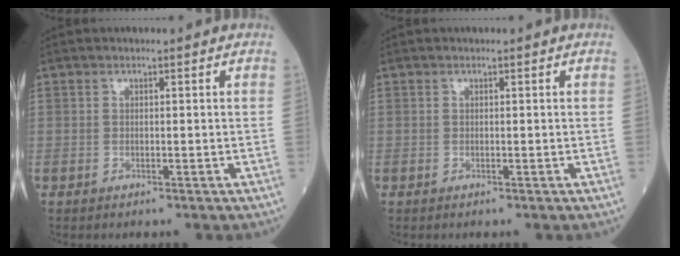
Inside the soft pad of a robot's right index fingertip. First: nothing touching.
{"total": 0.0}